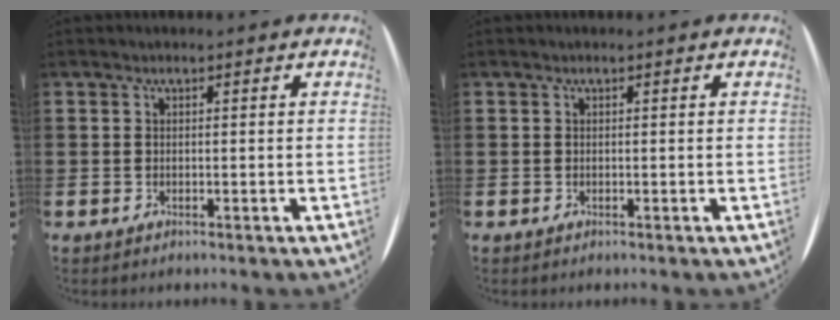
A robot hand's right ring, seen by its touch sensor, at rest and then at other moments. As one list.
[{"total": 0.0}]